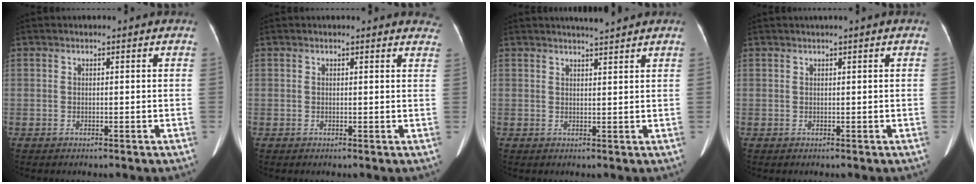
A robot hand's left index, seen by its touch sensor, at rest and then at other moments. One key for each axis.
{"total": 4.8, "fx": 4.6, "fy": 1.4, "fz": 0.6, "tx": 0.015, "ty": -0.008, "tz": 0.023}
{"total": 2.9, "fx": 2.7, "fy": -0.6, "fz": 1.0, "tx": -0.015, "ty": 0.000, "tz": 0.042}
{"total": 0.6, "fx": 0.2, "fy": -0.2, "fz": 0.5, "tx": -0.014, "ty": 0.002, "tz": 0.012}